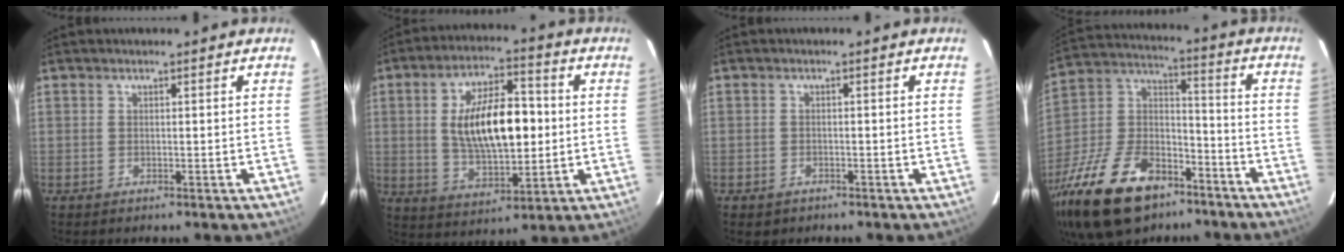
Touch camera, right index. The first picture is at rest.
{"total": 15.8, "force": [0.9, 7.2, 14.1], "torque": [-0.243, 0.014, 0.026]}
{"total": 2.0, "force": [-1.2, 1.5, 0.5], "torque": [-0.015, 0.000, -0.014]}
{"total": 28.3, "force": [-17.9, 14.9, 16.0], "torque": [-0.349, 0.002, -0.293]}